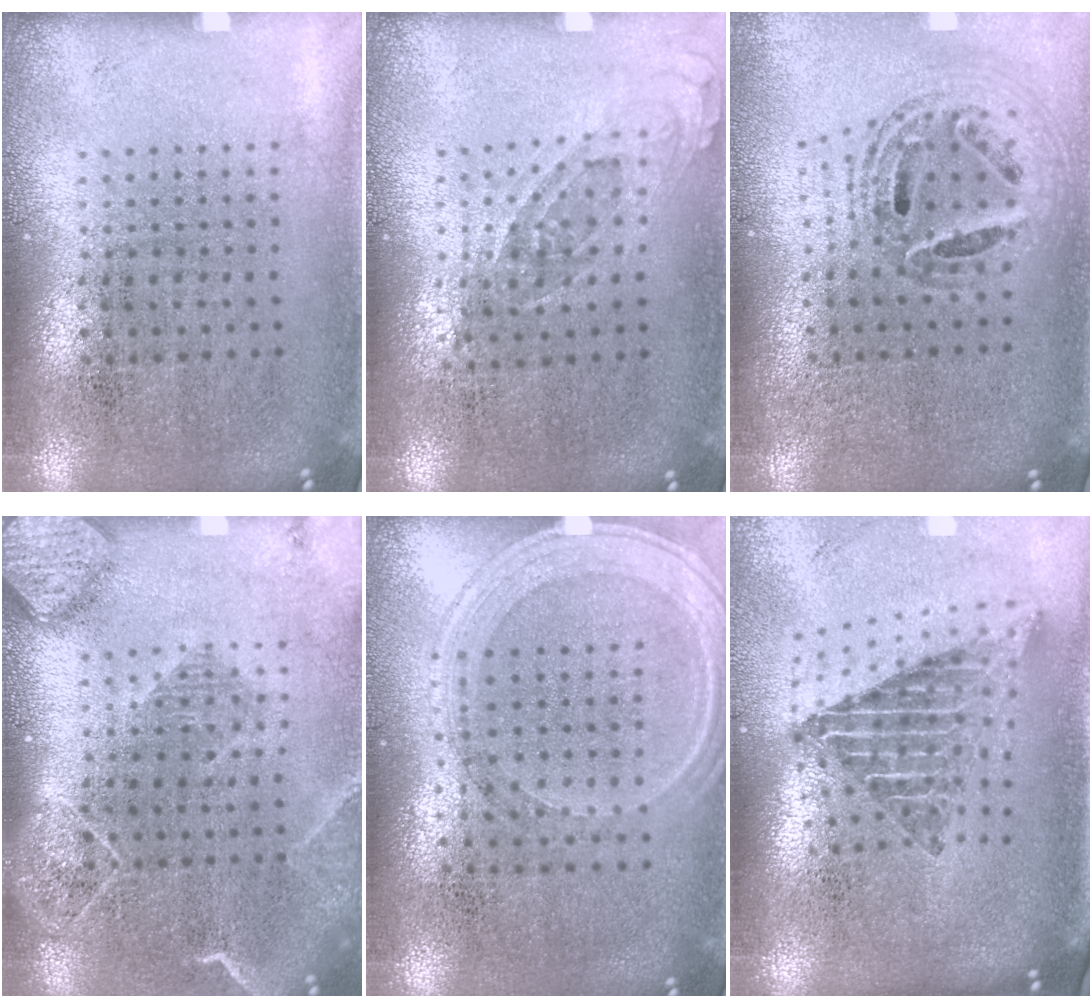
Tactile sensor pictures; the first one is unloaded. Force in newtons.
{"total": 0.8, "press": 0.7, "slide": 0.3}
{"total": 1.0, "press": 1.0, "slide": 0.2}
{"total": 2.2, "press": 2.0, "slide": 1.1}
{"total": 1.2, "press": 1.1, "slide": 0.3}
{"total": 2.2, "press": 1.6, "slide": 1.6}